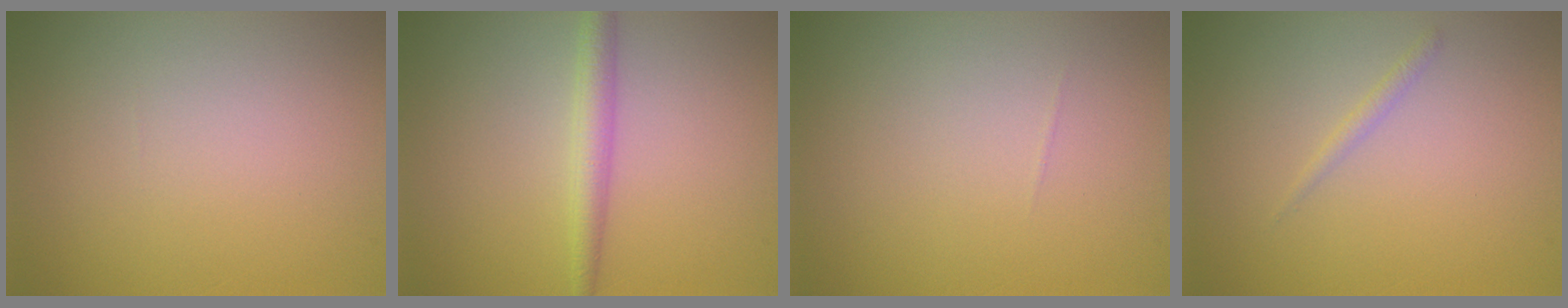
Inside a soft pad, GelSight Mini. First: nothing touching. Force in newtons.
{"total": 2.3, "press": 2.3, "slide": 0.0}
{"total": 0.0}
{"total": 0.7, "press": 0.7, "slide": 0.0}